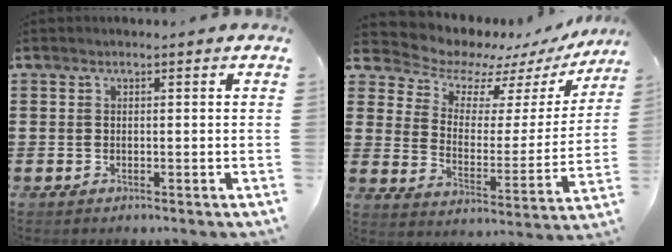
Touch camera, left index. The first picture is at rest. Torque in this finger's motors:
{"motor_torque": [1.12, -1.02, 0.04, -0.11]}